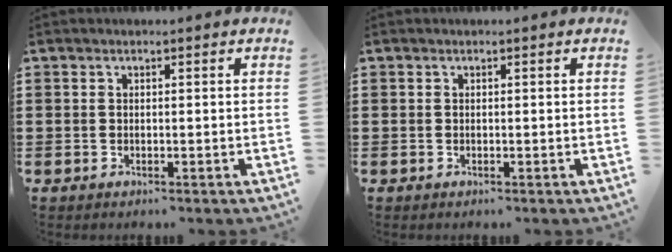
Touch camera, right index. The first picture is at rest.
{"total": 0.0}